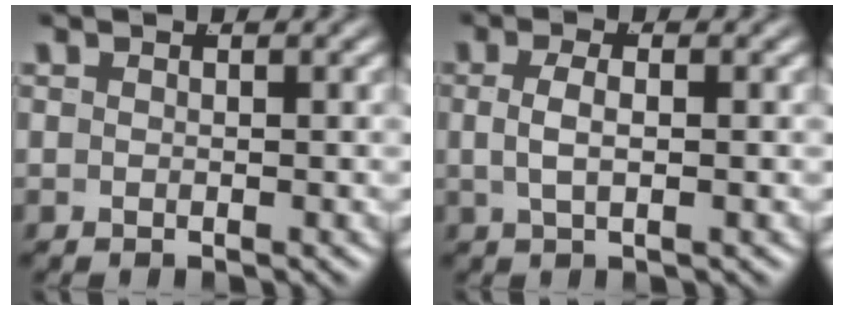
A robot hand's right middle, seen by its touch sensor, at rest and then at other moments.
{"total": 2.2, "force": [0.4, 0.7, 2.1], "torque": [-0.042, 0.008, 0.005]}